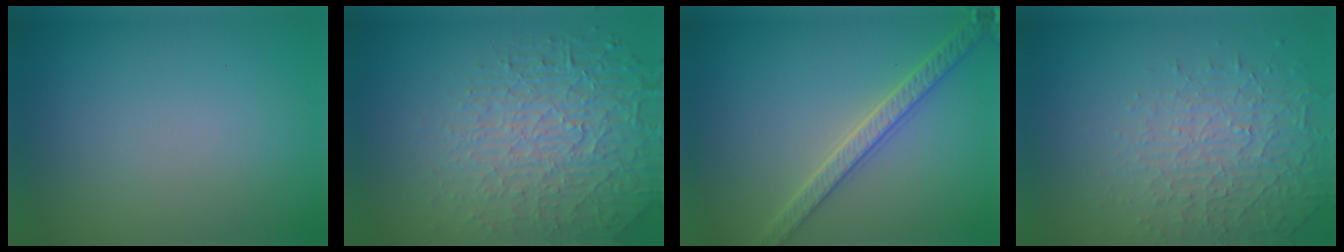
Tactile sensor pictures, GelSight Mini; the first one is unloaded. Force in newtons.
{"total": 7.5, "press": 5.4, "slide": 5.2}
{"total": 3.3, "press": 3.2, "slide": 0.6}
{"total": 4.5, "press": 3.1, "slide": 3.2}